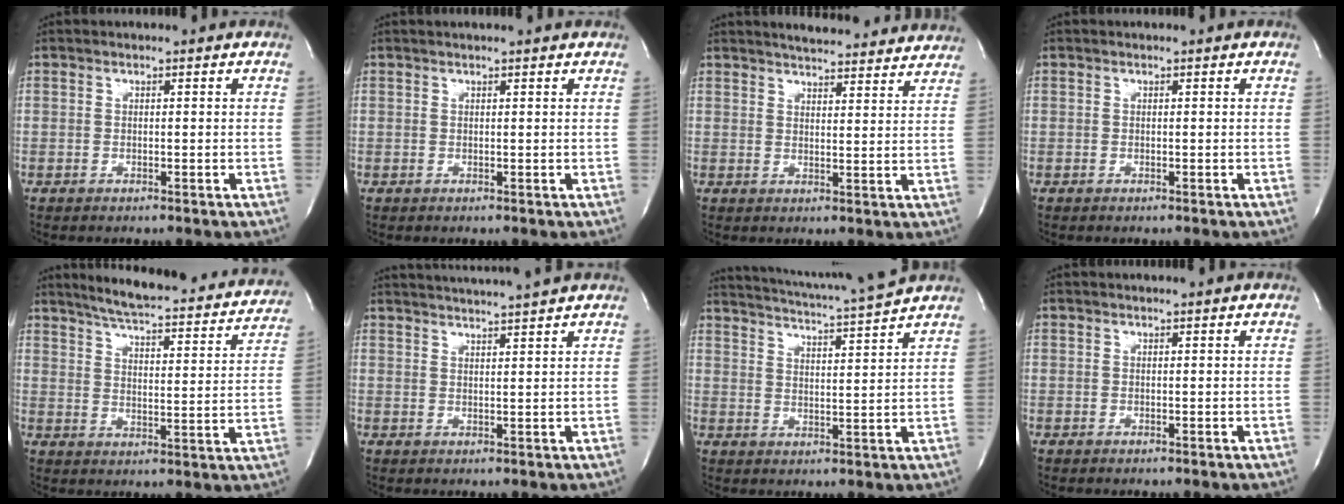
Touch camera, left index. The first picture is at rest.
{"total": 3.0, "force": [2.7, -0.3, 1.1], "torque": [-0.016, 0.018, 0.033]}
{"total": 16.4, "force": [15.4, 2.6, 5.1], "torque": [-0.061, 0.005, 0.185]}
{"total": 0.0}
{"total": 24.3, "force": [21.9, 3.6, 9.8], "torque": [-0.144, -0.036, 0.269]}
{"total": 8.2, "force": [7.5, -1.7, 2.7], "torque": [-0.046, 0.005, 0.107]}
{"total": 12.2, "force": [11.4, -1.9, 3.9], "torque": [-0.080, -0.029, 0.167]}
{"total": 0.8, "force": [0.7, -0.2, 0.3], "torque": [-0.007, -0.001, 0.014]}